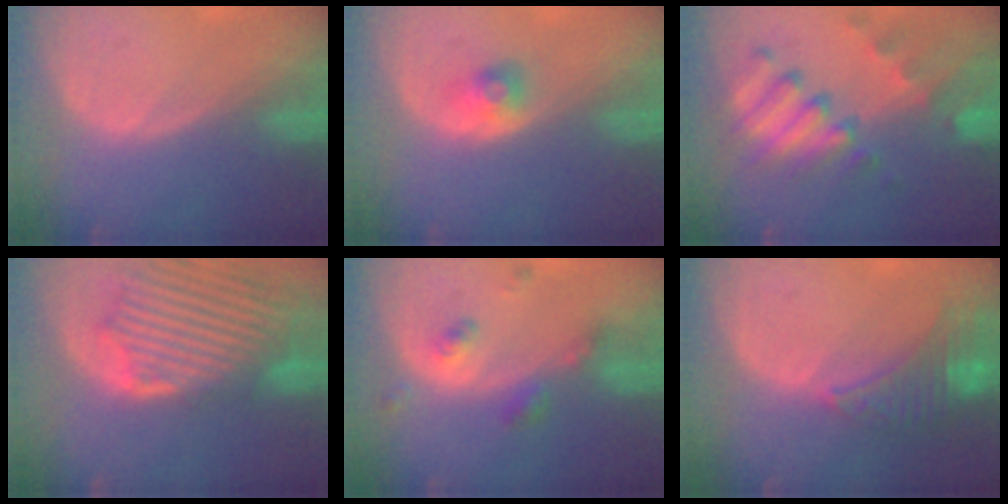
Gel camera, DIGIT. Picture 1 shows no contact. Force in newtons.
{"total": 2.6, "press": 2.4, "slide": 1.0}
{"total": 10.4, "press": 9.0, "slide": 5.3}
{"total": 13.4, "press": 11.6, "slide": 6.6}
{"total": 4.8, "press": 4.3, "slide": 2.1}
{"total": 8.3, "press": 7.2, "slide": 4.0}